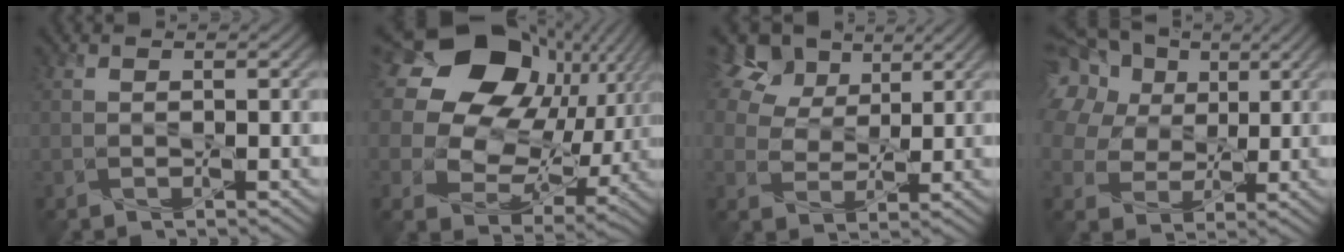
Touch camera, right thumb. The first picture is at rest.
{"total": 19.2, "force": [6.0, 14.2, 11.5], "torque": [-0.263, 0.028, 0.105]}
{"total": 10.4, "force": [6.0, 7.1, 4.6], "torque": [-0.141, 0.026, 0.121]}
{"total": 21.2, "force": [9.6, 15.8, 10.4], "torque": [-0.282, 0.058, 0.162]}